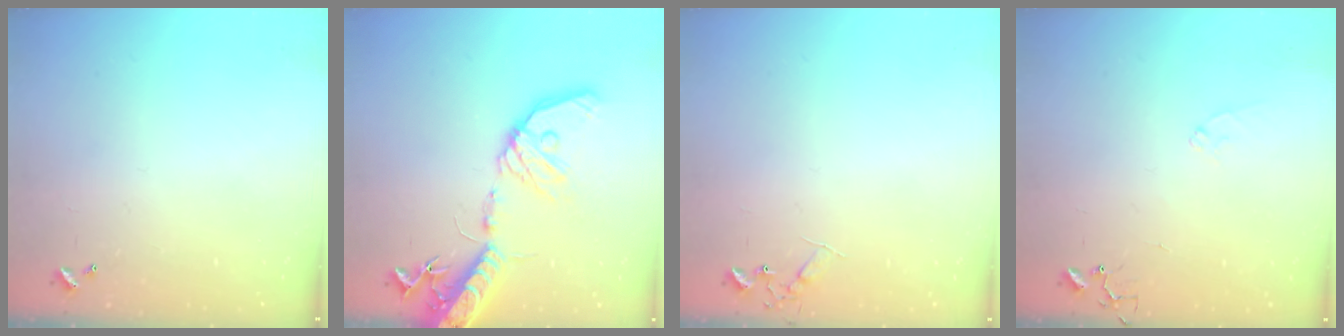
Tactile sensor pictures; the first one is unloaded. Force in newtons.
{"total": 20.1, "press": 19.7, "slide": 3.7}
{"total": 7.0, "press": 7.0, "slide": 0.8}
{"total": 7.5, "press": 7.5, "slide": 0.7}